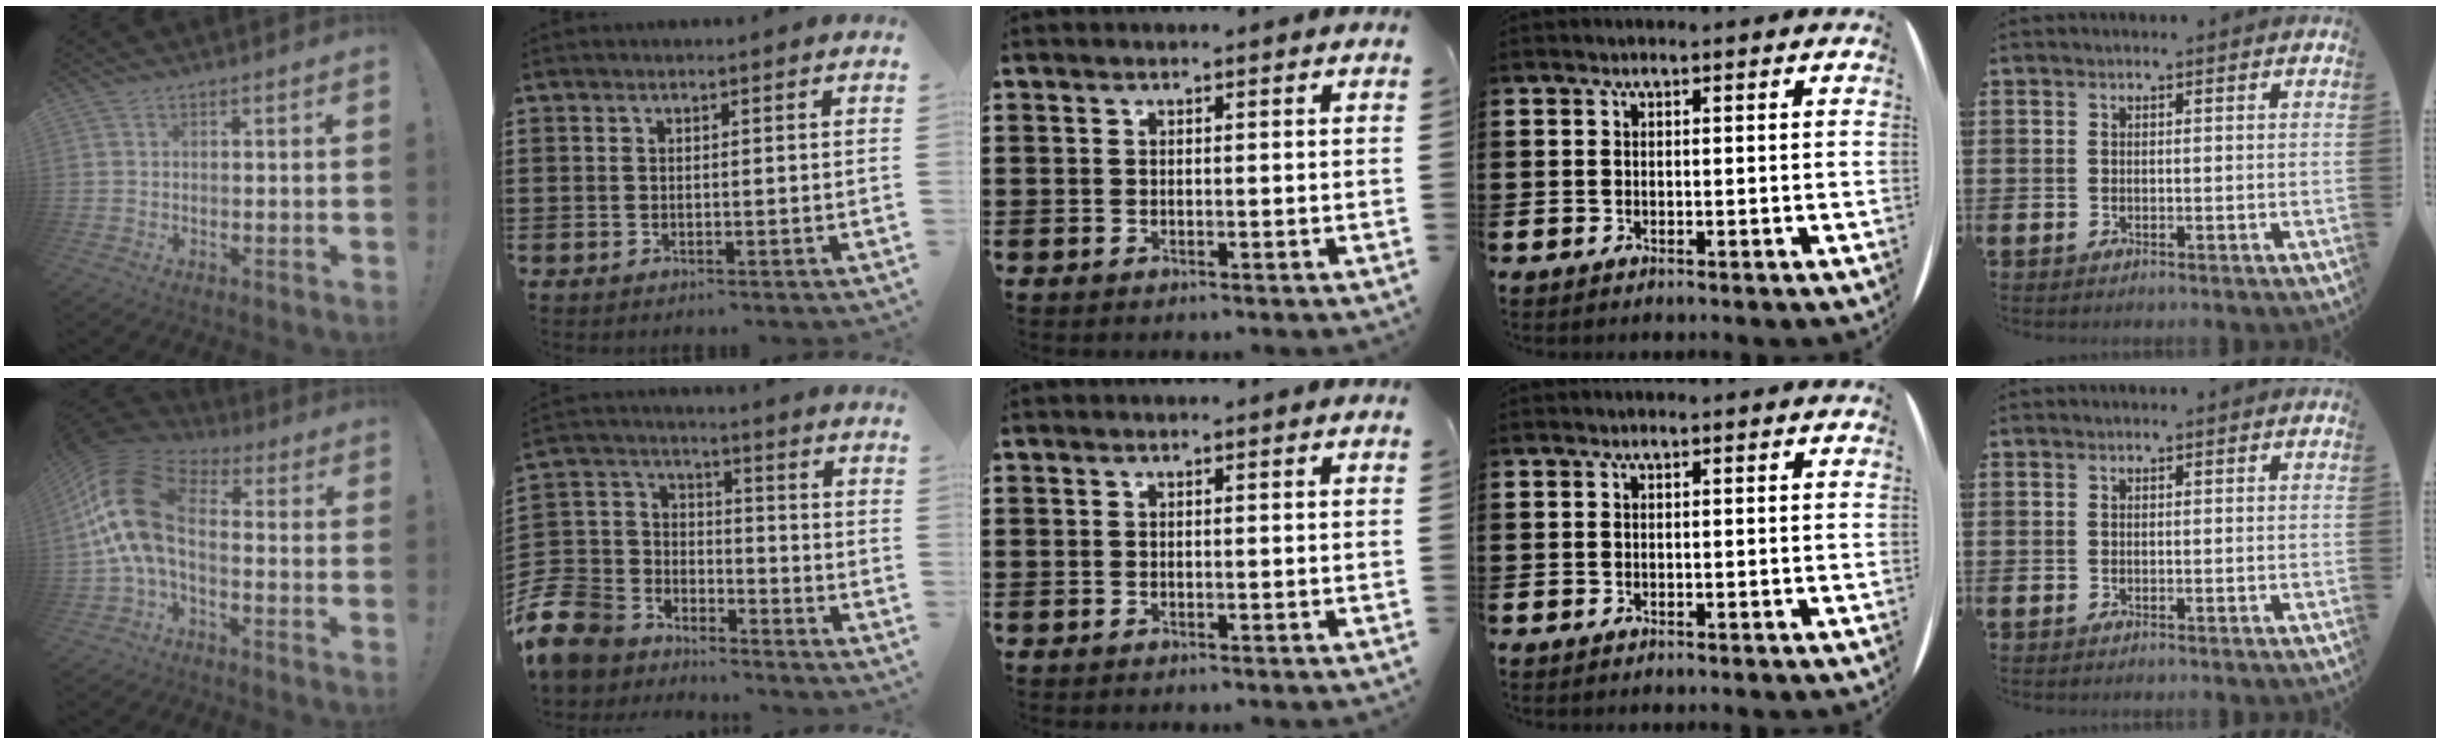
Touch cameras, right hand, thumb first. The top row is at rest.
{"thumb": {"total": 18.0, "force": [1.7, 9.7, 15.0], "torque": [-0.300, 0.008, 0.036]}, "index": {"total": 9.2, "force": [-6.4, 6.3, 1.8], "torque": [-0.089, 0.011, -0.130]}}